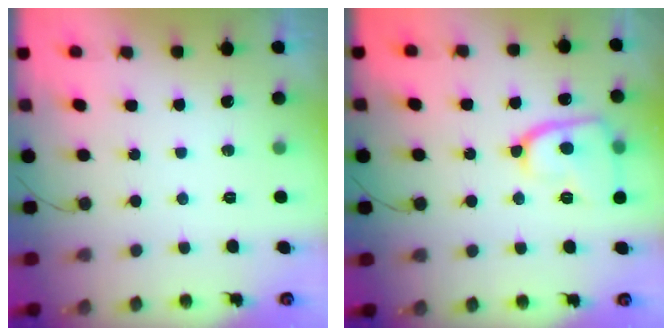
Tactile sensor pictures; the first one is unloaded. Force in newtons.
{"total": 13.3, "press": 13.2, "slide": 1.5}